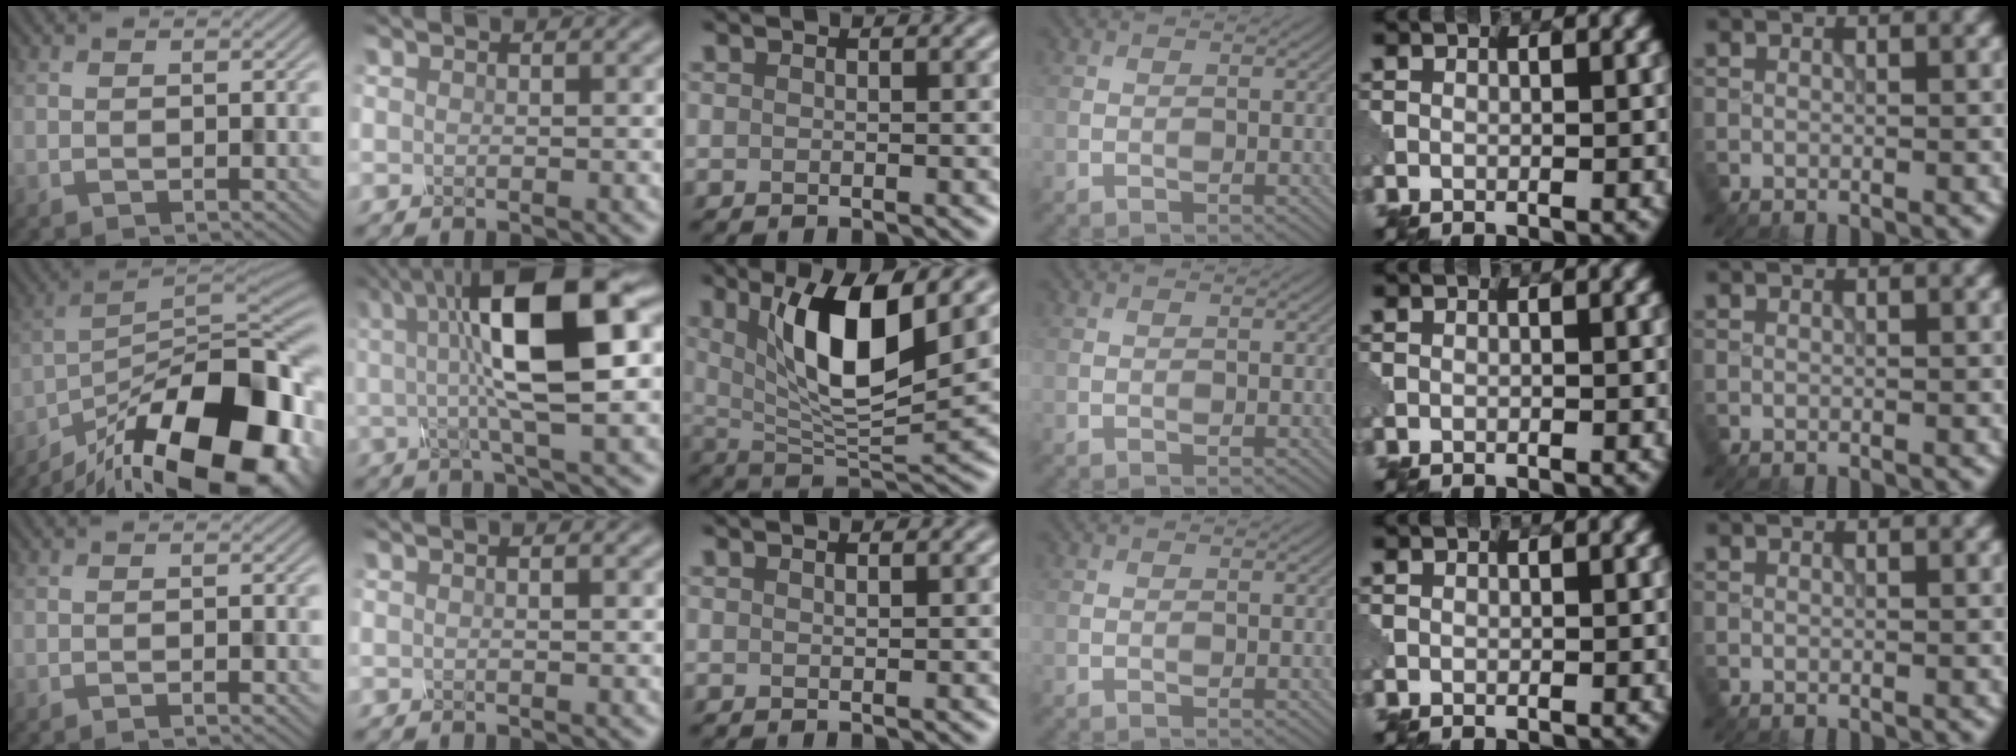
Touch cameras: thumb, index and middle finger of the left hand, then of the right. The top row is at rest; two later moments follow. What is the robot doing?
{"motion": "assemble", "object": "glue stick"}